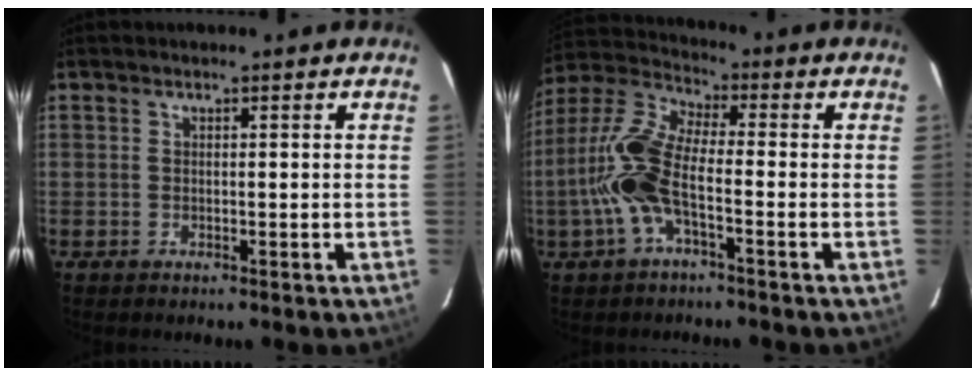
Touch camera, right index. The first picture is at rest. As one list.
[{"total": 11.6, "force": [-3.2, 3.5, 10.6], "torque": [-0.242, 0.007, -0.067]}]